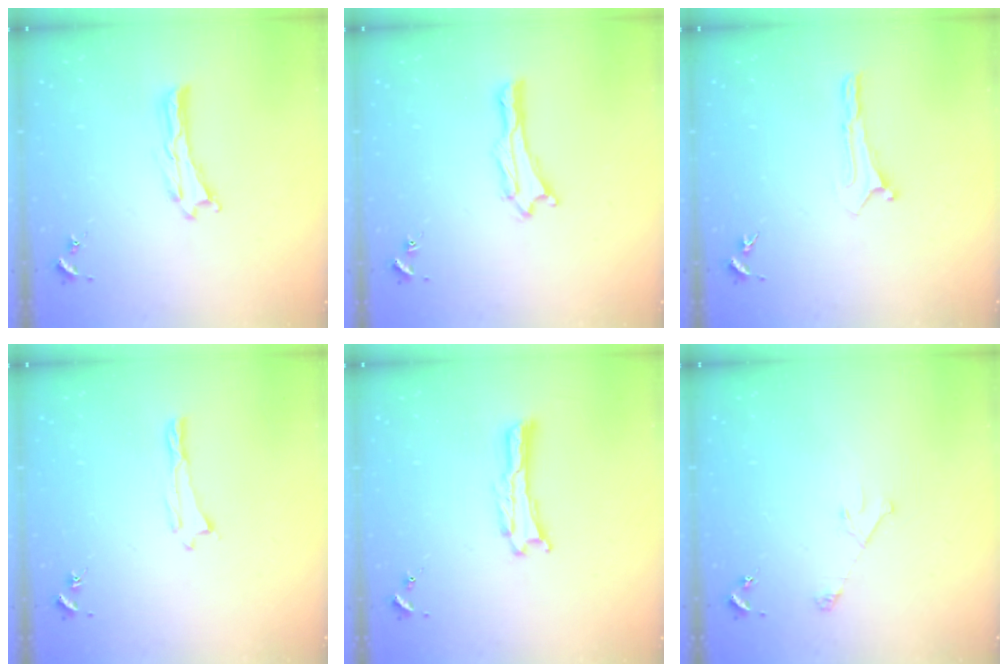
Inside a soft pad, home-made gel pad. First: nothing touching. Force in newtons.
{"total": 1.9, "press": 1.9, "slide": 0.1}
{"total": 0.0}
{"total": 0.0}
{"total": 0.0}
{"total": 3.2, "press": 3.2, "slide": 0.3}